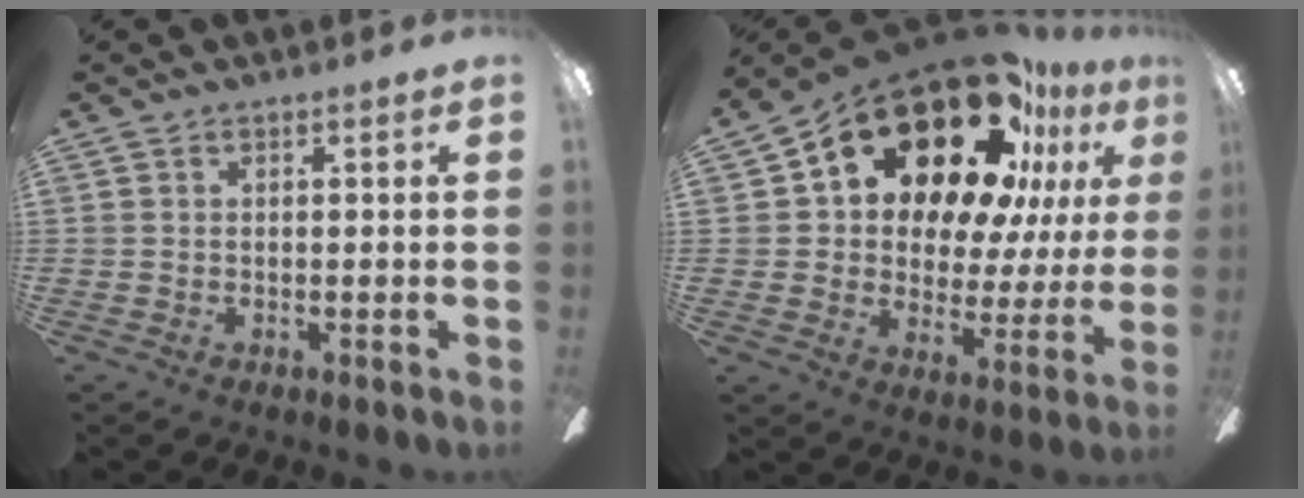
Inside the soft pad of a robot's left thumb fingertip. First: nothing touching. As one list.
[{"total": 23.6, "force": [15.8, 11.7, 13.1], "torque": [-0.209, -0.105, 0.272]}]